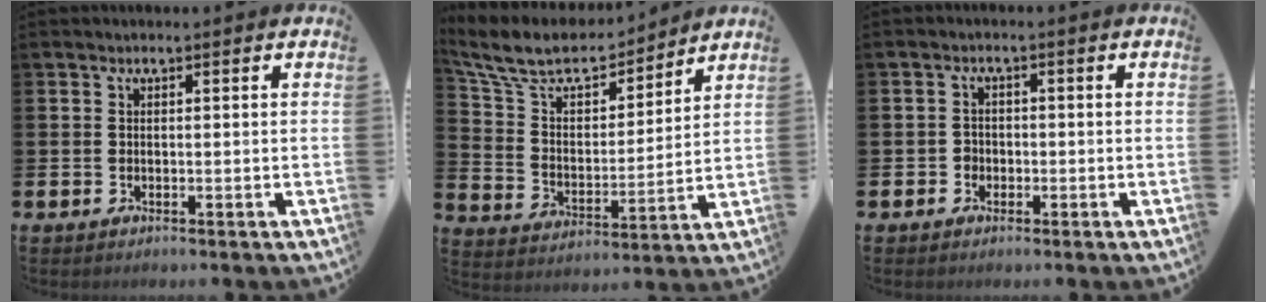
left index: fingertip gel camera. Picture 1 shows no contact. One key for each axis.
{"total": 9.9, "fx": 8.9, "fy": 3.2, "fz": 3.1, "tx": -0.112, "ty": -0.058, "tz": 0.157}
{"total": 1.6, "fx": -0.8, "fy": 1.4, "fz": 0.2, "tx": -0.006, "ty": 0.004, "tz": -0.020}